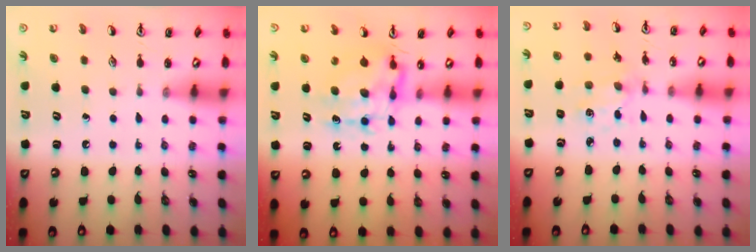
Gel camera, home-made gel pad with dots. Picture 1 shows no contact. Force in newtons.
{"total": 7.7, "press": 7.7, "slide": 0.6}
{"total": 1.3, "press": 1.3, "slide": 0.1}